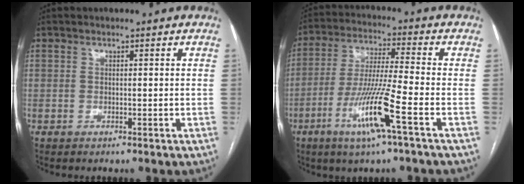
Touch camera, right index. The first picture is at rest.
{"total": 11.9, "force": [-5.2, -0.6, 10.6], "torque": [-0.211, -0.016, -0.103]}